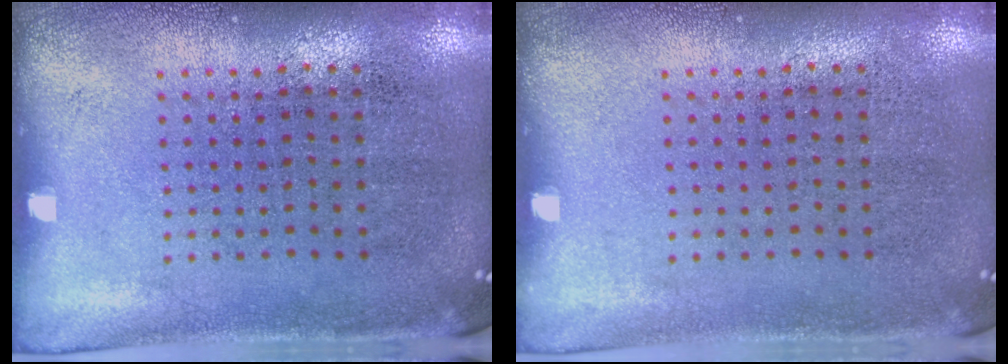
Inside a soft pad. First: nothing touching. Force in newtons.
{"total": 0.0}